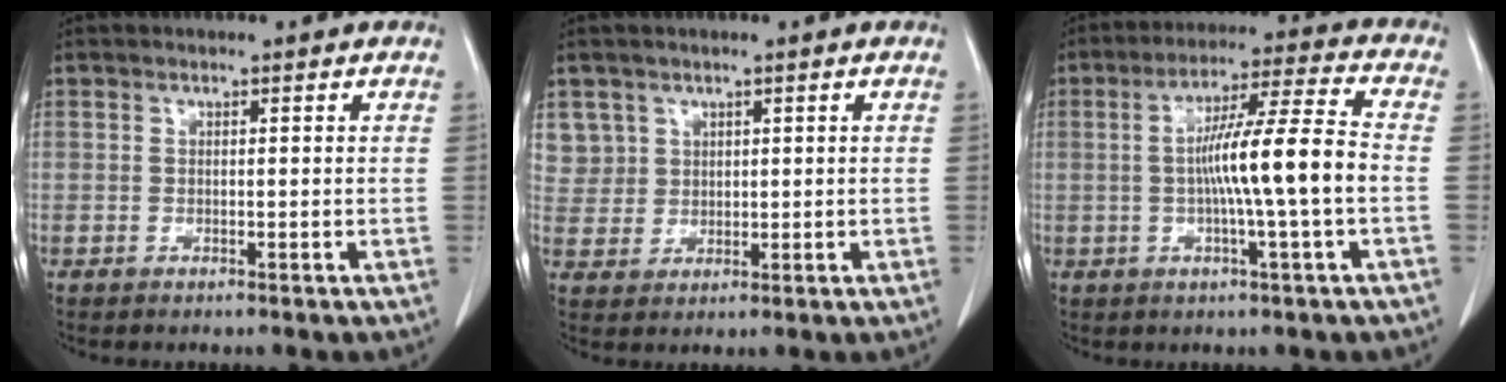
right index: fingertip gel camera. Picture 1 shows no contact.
{"total": 5.0, "force": [2.7, 4.2, -0.3], "torque": [0.021, 0.006, 0.057]}
{"total": 11.6, "force": [-1.2, -0.7, 11.6], "torque": [-0.199, 0.010, -0.026]}